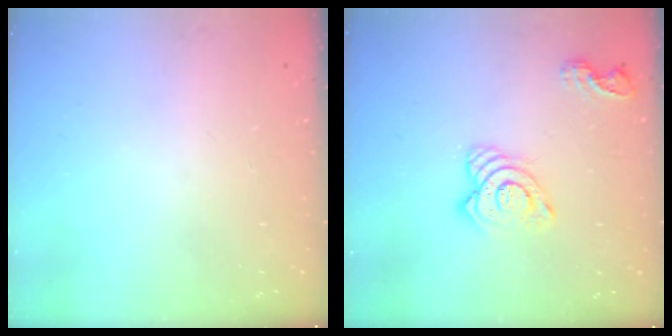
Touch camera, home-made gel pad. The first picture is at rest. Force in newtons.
{"total": 11.1, "press": 11.1, "slide": 1.0}